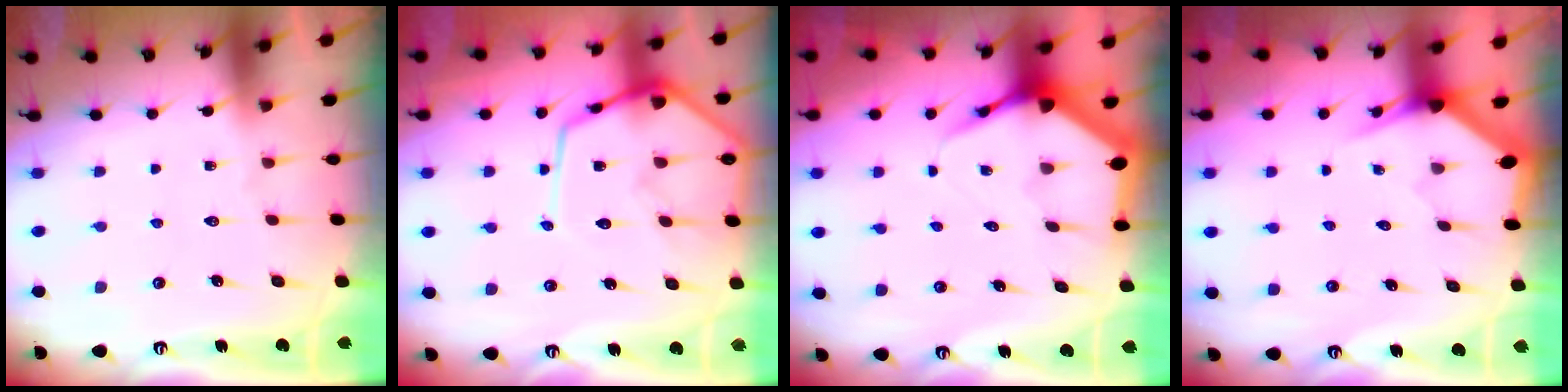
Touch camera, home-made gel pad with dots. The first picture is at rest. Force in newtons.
{"total": 13.7, "press": 13.7, "slide": 1.3}
{"total": 6.2, "press": 6.2, "slide": 0.7}
{"total": 3.1, "press": 3.1, "slide": 0.1}